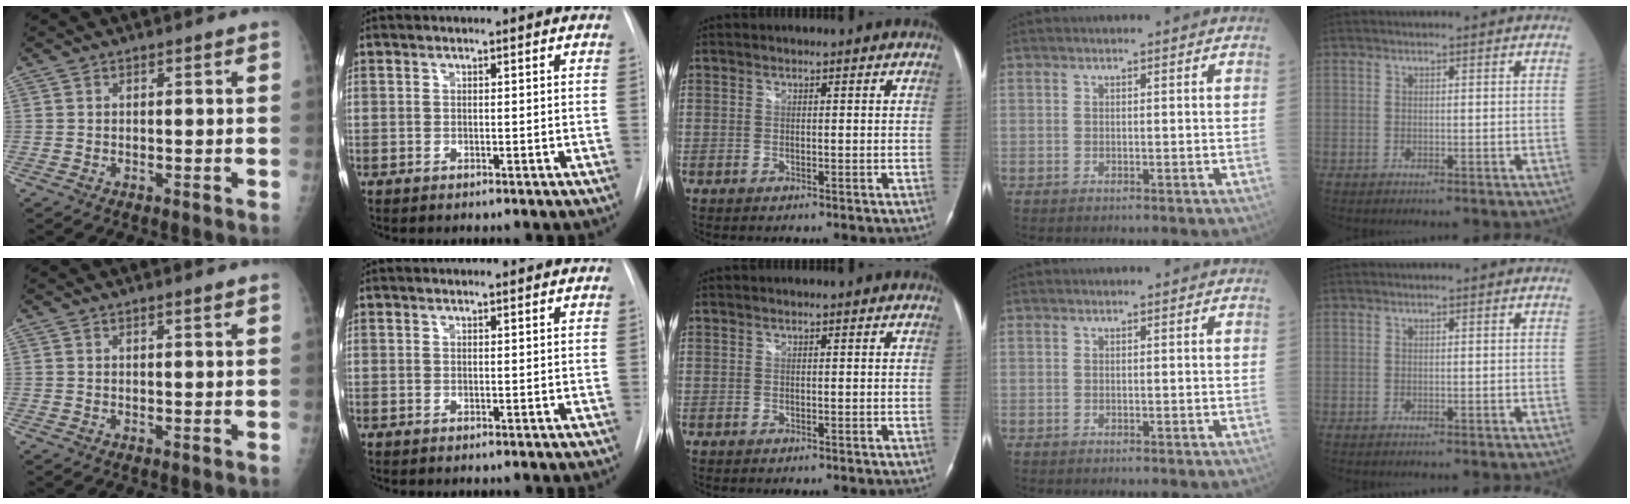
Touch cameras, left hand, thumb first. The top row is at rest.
{"thumb": {"total": 0.8, "force": [0.6, 0.0, 0.5], "torque": [-0.008, -0.004, 0.012]}, "index": {"total": 1.2, "force": [1.2, 0.1, 0.1], "torque": [-0.006, 0.010, 0.013]}}